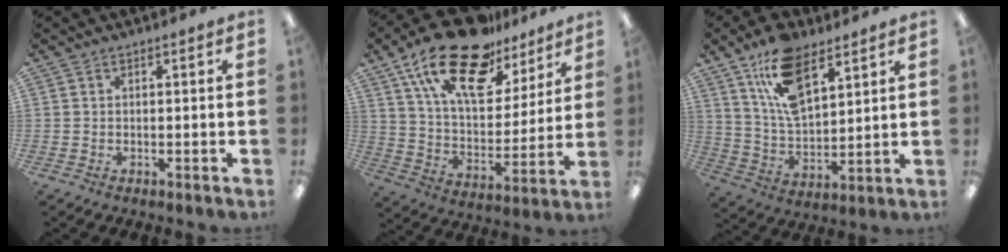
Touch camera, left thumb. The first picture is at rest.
{"total": 22.4, "force": [14.7, 10.2, 13.4], "torque": [-0.236, -0.078, 0.259]}
{"total": 14.9, "force": [9.4, 7.3, 8.9], "torque": [-0.169, -0.029, 0.173]}